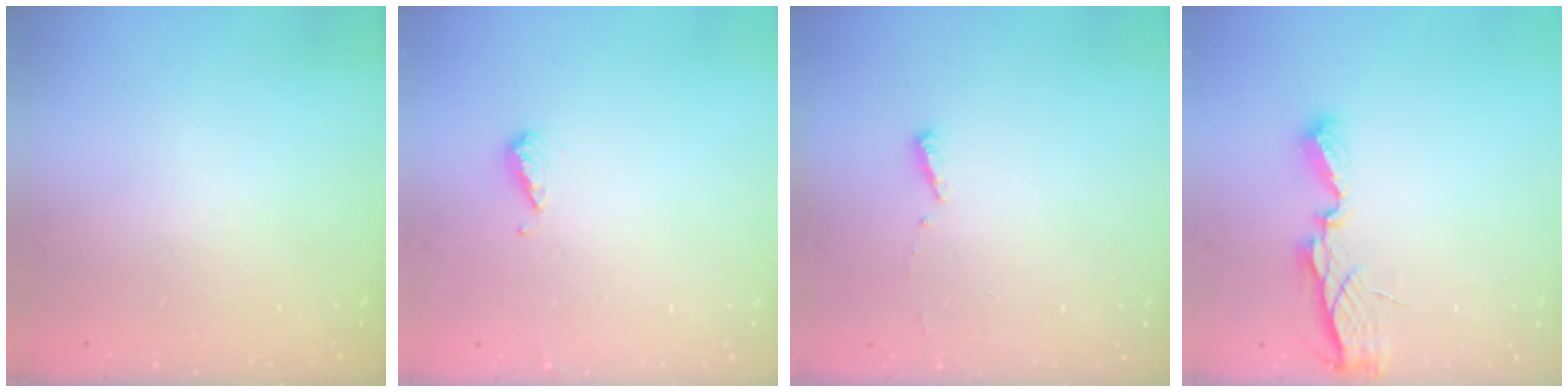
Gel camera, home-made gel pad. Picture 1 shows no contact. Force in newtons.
{"total": 3.8, "press": 3.7, "slide": 0.3}
{"total": 3.6, "press": 3.5, "slide": 0.8}
{"total": 6.2, "press": 6.2, "slide": 0.0}